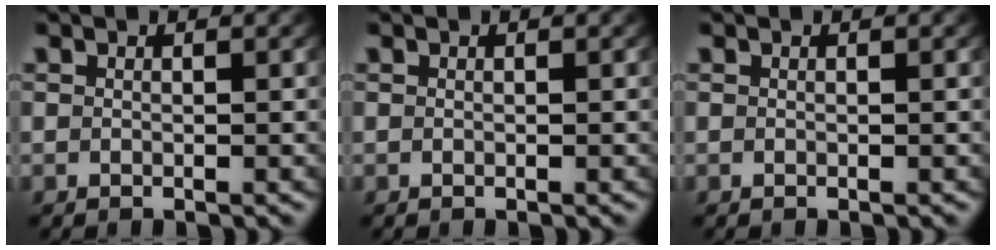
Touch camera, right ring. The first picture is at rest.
{"total": 0.0}
{"total": 0.0}